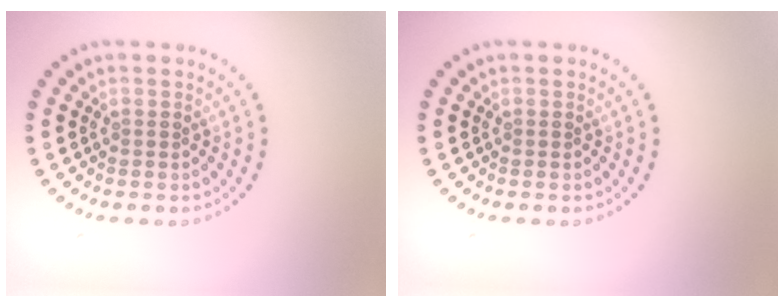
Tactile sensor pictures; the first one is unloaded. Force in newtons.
{"total": 0.0}